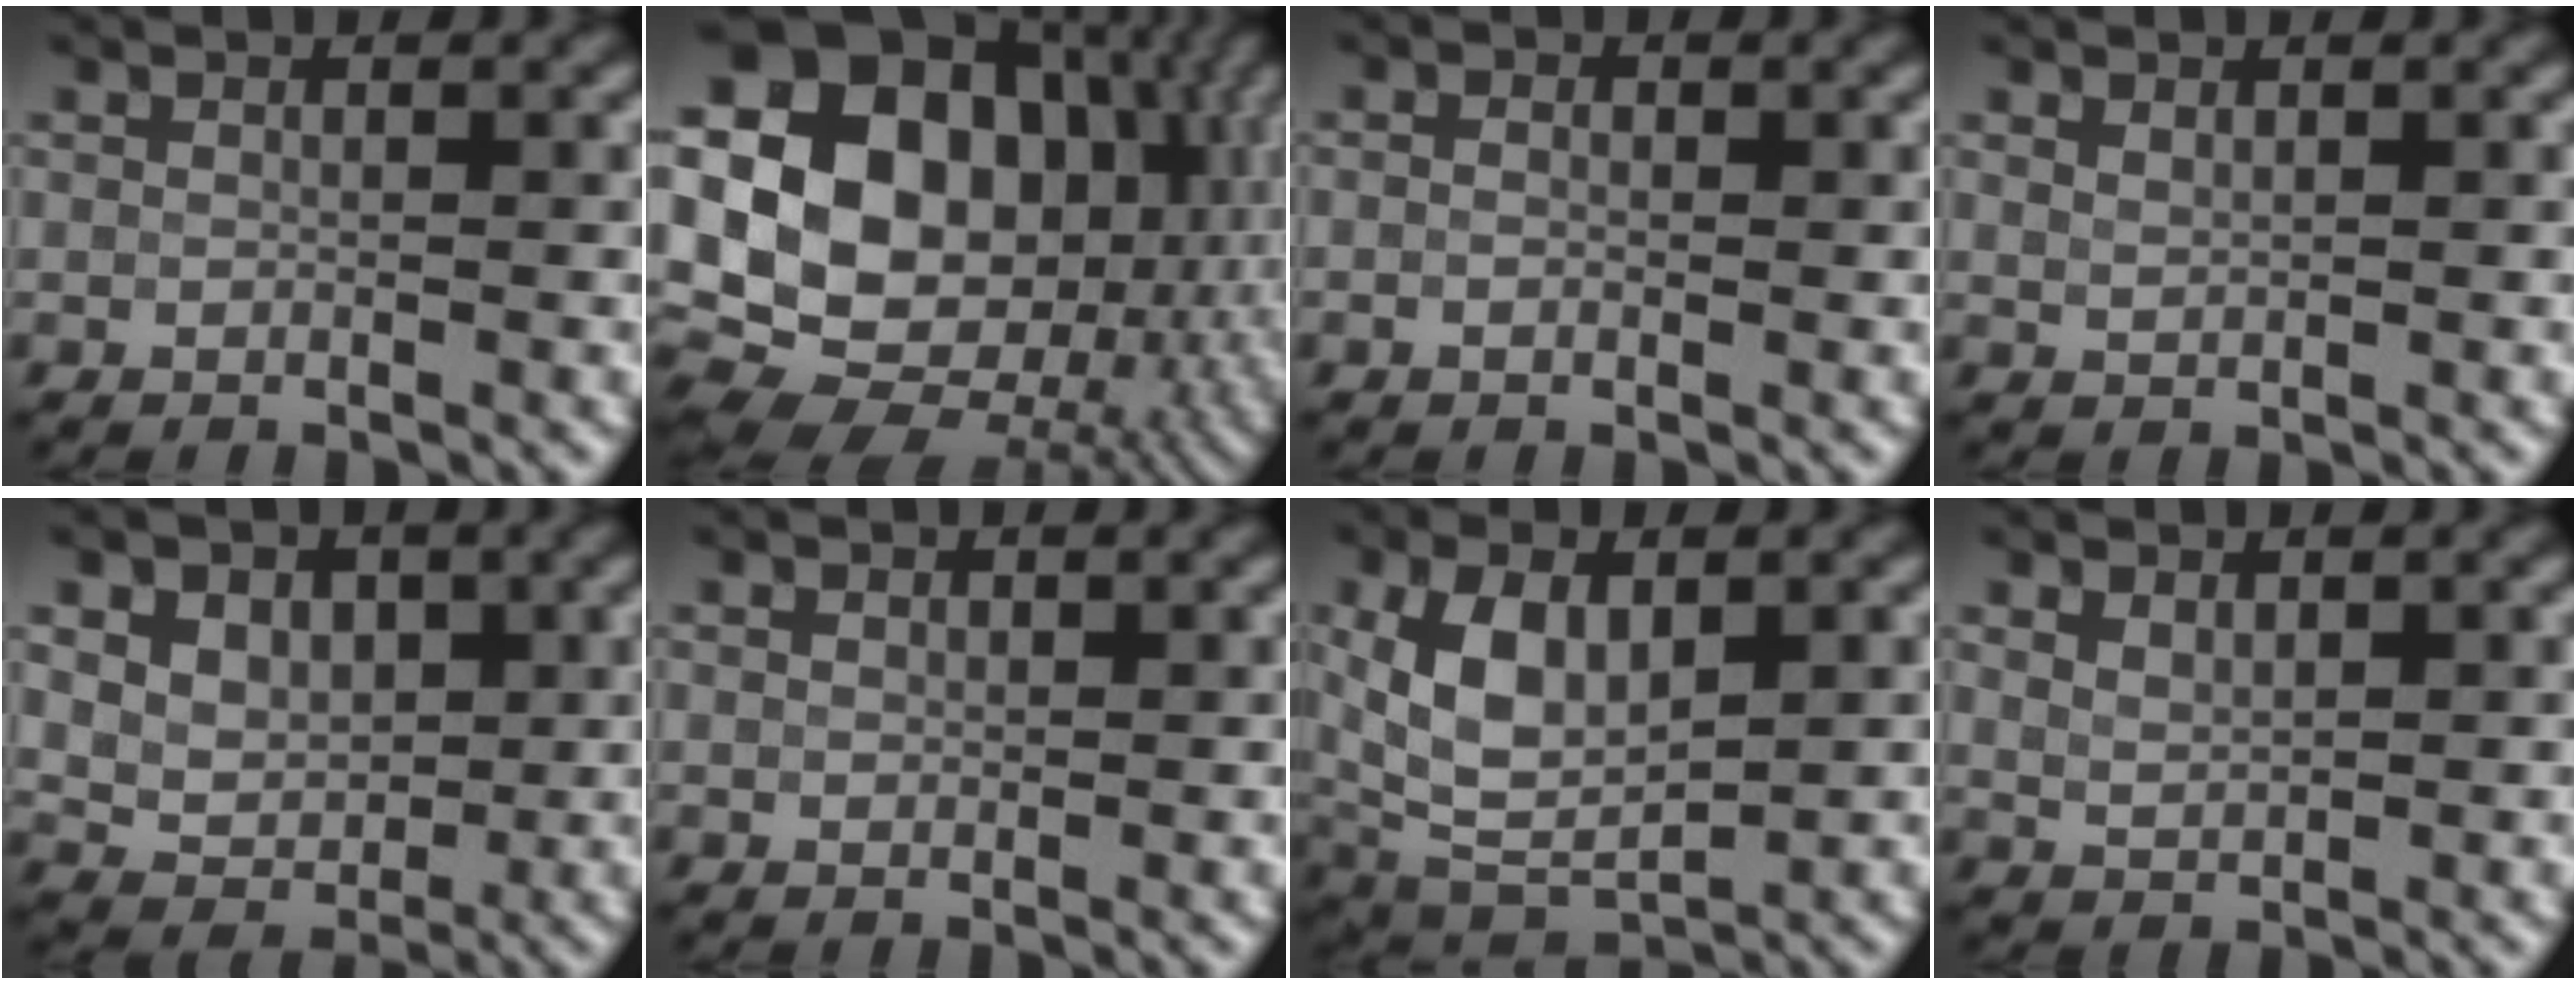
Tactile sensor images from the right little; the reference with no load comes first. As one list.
[{"total": 19.6, "force": [1.8, 15.0, 12.5], "torque": [-0.222, 0.006, 0.057]}, {"total": 0.6, "force": [-0.1, 0.4, 0.4], "torque": [-0.008, 0.000, -0.004]}, {"total": 1.2, "force": [0.8, 0.6, 0.7], "torque": [-0.010, -0.001, 0.020]}, {"total": 8.4, "force": [3.3, 6.3, 4.6], "torque": [-0.067, 0.028, 0.045]}, {"total": 0.6, "force": [0.4, 0.4, 0.3], "torque": [0.000, -0.002, 0.004]}, {"total": 8.6, "force": [1.5, 4.8, 7.0], "torque": [-0.141, 0.004, 0.027]}, {"total": 2.0, "force": [1.1, 1.1, 1.3], "torque": [-0.020, -0.001, 0.027]}]